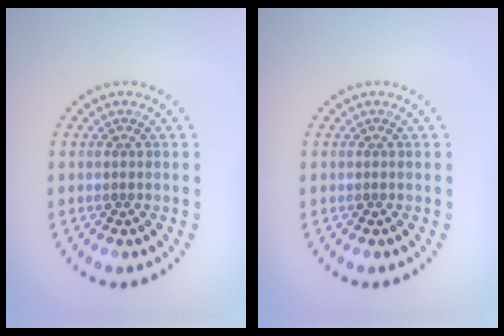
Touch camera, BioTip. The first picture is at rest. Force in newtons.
{"total": 0.0}